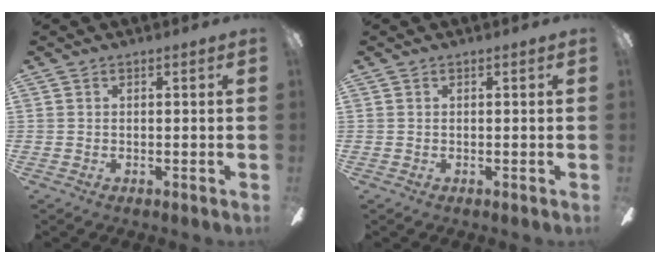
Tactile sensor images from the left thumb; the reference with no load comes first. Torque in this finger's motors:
{"motor_torque": [0.00, 0.00, 0.08, -0.13, 0.00]}